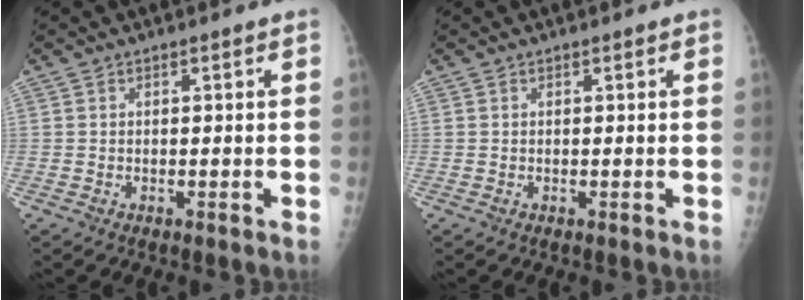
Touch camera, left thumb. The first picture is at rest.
{"total": 0.0}